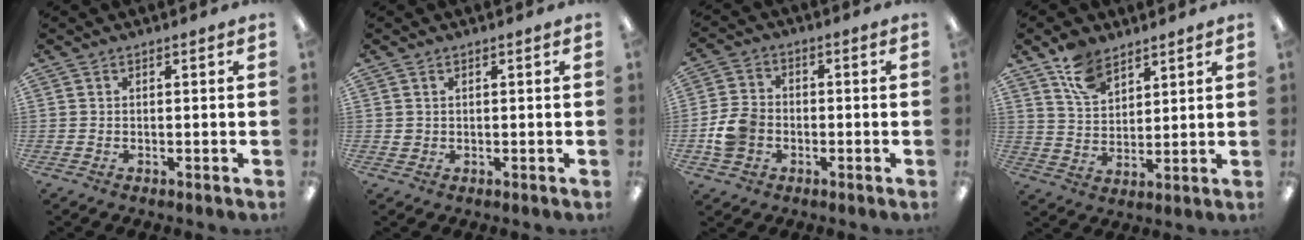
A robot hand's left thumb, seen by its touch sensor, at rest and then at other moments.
{"total": 1.1, "force": [0.5, 1.0, 0.2], "torque": [-0.006, 0.003, 0.009]}
{"total": 7.4, "force": [-1.9, 6.0, 3.9], "torque": [-0.076, 0.013, -0.034]}
{"total": 9.2, "force": [6.5, 5.2, 4.0], "torque": [-0.084, -0.022, 0.123]}